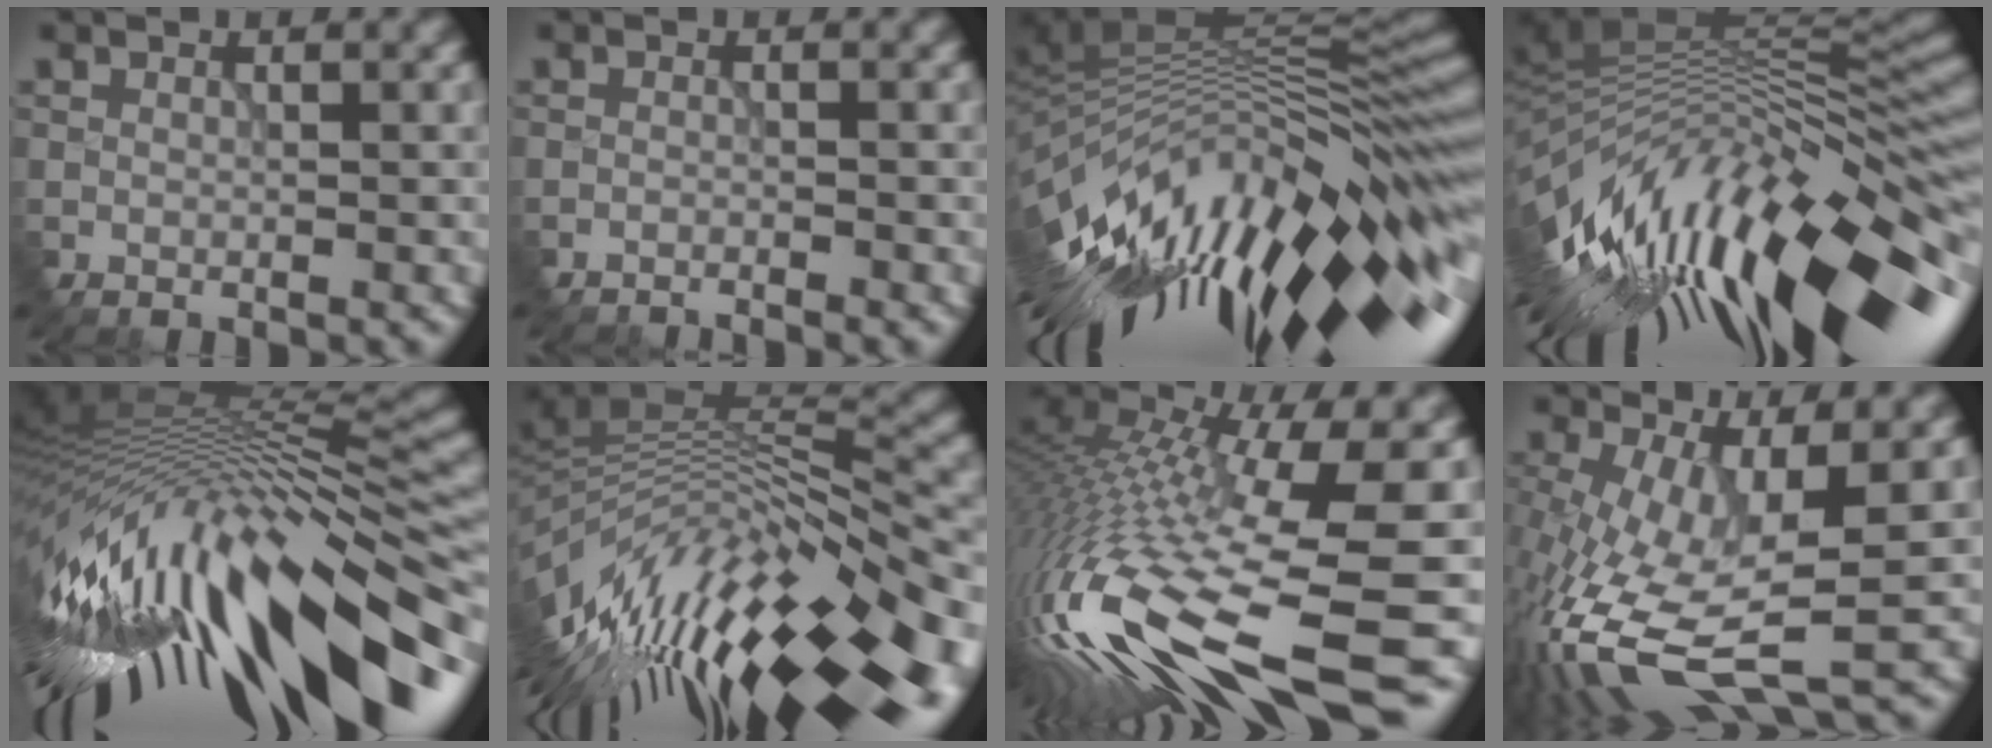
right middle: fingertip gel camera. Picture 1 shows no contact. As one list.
[{"total": 2.4, "force": [-2.4, 0.0, 0.4], "torque": [-0.015, 0.003, -0.041]}, {"total": 14.9, "force": [-4.2, 5.4, 13.2], "torque": [-0.223, 0.010, -0.070]}, {"total": 14.9, "force": [-4.2, 5.1, 13.3], "torque": [-0.216, 0.008, -0.070]}, {"total": 16.4, "force": [-5.2, 5.7, 14.5], "torque": [-0.256, -0.003, -0.078]}, {"total": 14.2, "force": [-4.0, 5.2, 12.5], "torque": [-0.219, 0.013, -0.057]}, {"total": 16.2, "force": [-4.4, 4.1, 15.0], "torque": [-0.330, -0.014, -0.065]}, {"total": 10.0, "force": [-3.3, 3.9, 8.6], "torque": [-0.210, -0.022, -0.054]}]